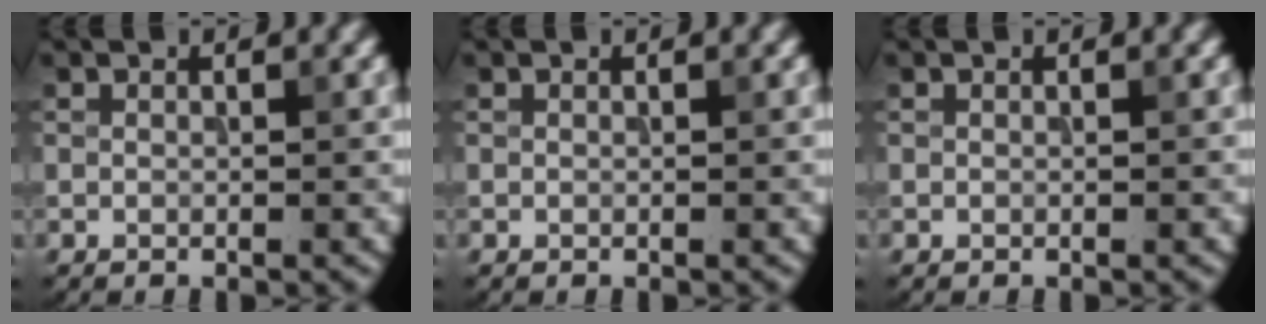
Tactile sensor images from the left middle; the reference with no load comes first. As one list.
[{"total": 0.0}, {"total": 0.0}]